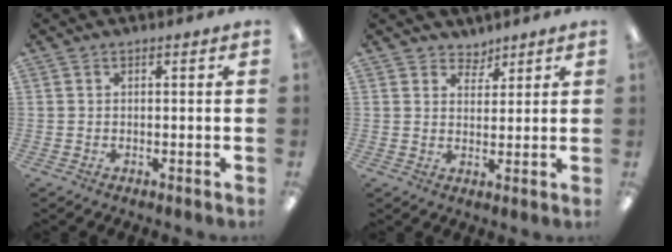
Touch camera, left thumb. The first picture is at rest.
{"total": 3.7, "force": [3.2, 1.9, -0.1], "torque": [0.008, -0.021, 0.058]}